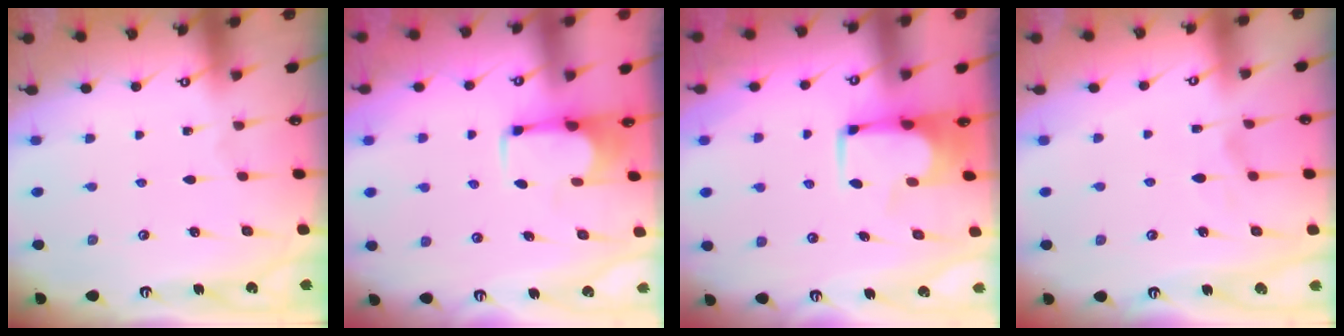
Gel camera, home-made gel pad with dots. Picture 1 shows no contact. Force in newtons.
{"total": 1.7, "press": 1.6, "slide": 0.7}
{"total": 1.9, "press": 1.9, "slide": 0.2}
{"total": 1.7, "press": 1.2, "slide": 1.2}